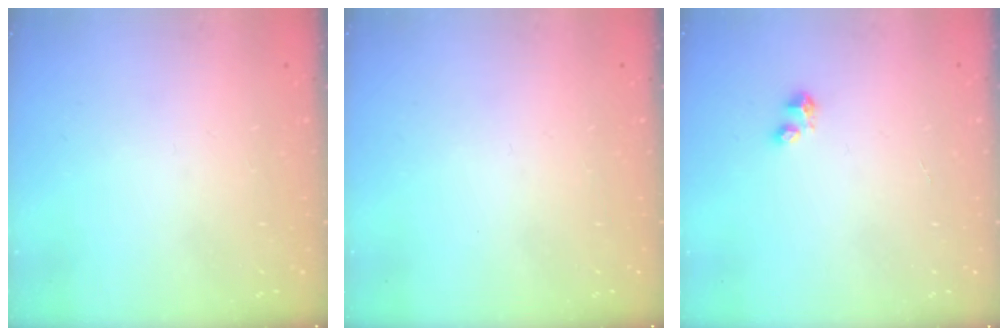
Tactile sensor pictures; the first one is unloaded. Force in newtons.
{"total": 0.0}
{"total": 2.8, "press": 2.8, "slide": 0.4}